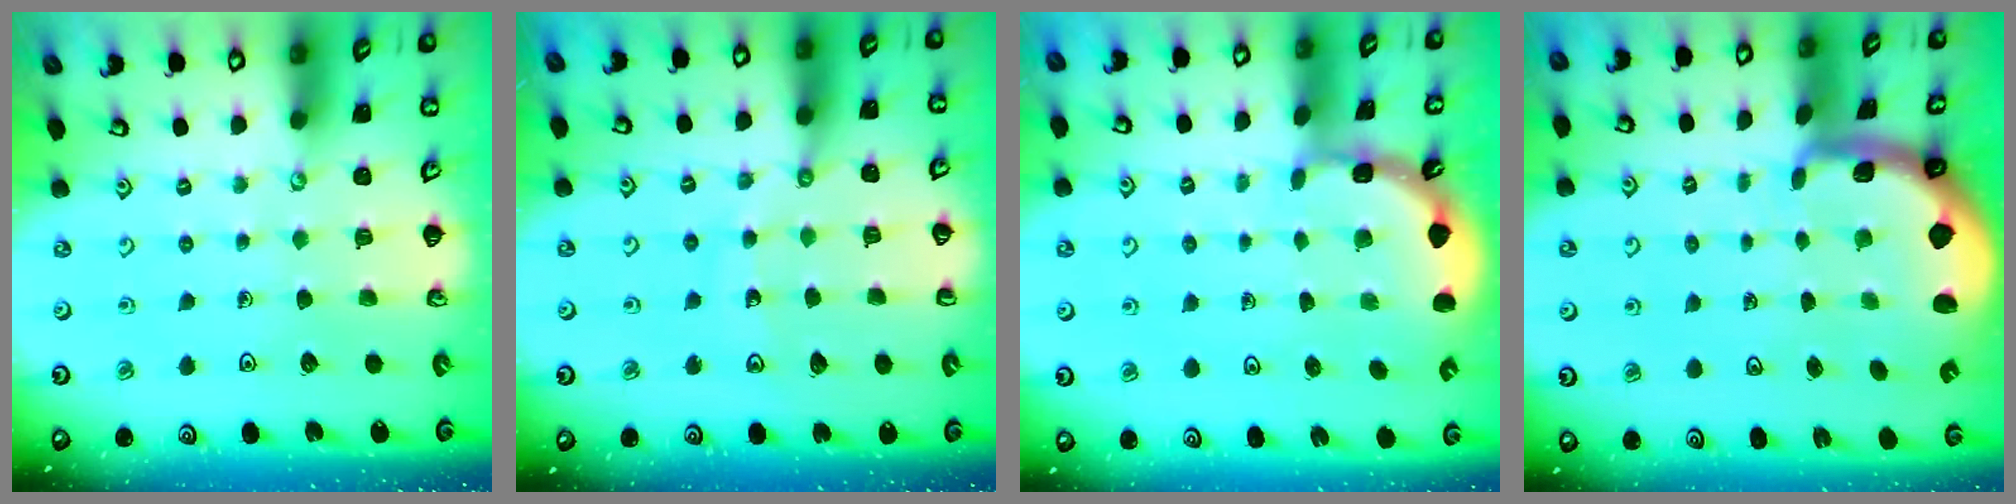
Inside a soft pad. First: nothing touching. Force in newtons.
{"total": 10.2, "press": 10.1, "slide": 1.3}
{"total": 1.7, "press": 1.7, "slide": 0.0}
{"total": 1.9, "press": 1.9, "slide": 0.4}